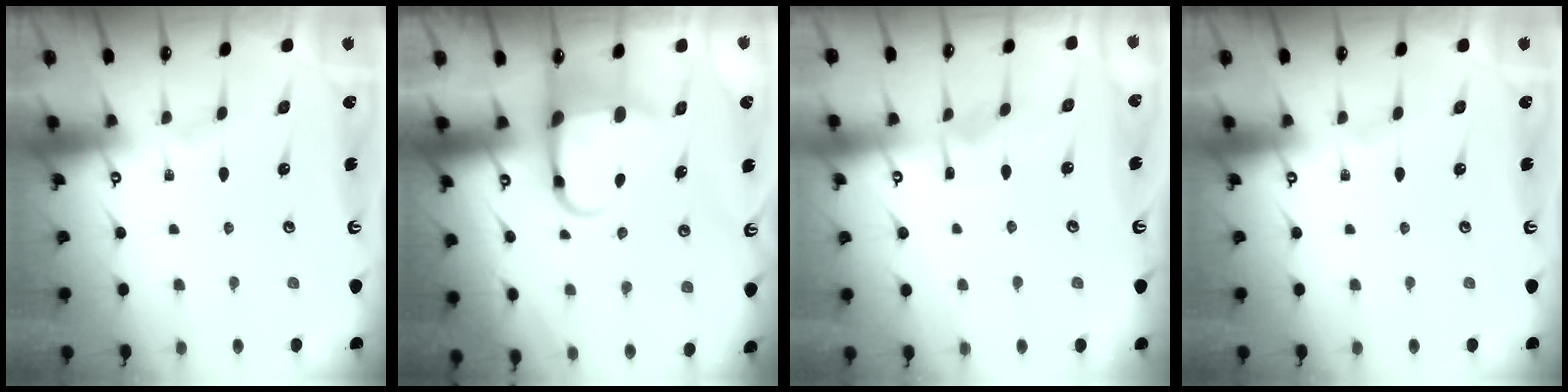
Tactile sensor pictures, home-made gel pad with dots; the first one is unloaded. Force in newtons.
{"total": 5.7, "press": 5.6, "slide": 1.1}
{"total": 5.0, "press": 5.0, "slide": 0.4}
{"total": 0.0}